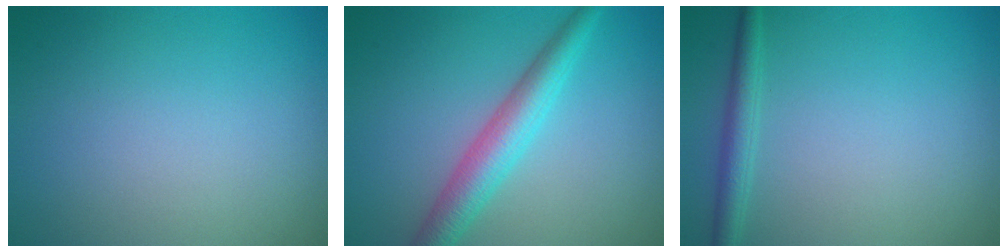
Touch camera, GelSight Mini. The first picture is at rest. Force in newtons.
{"total": 4.2, "press": 4.2, "slide": 0.1}
{"total": 2.0, "press": 2.0, "slide": 0.1}